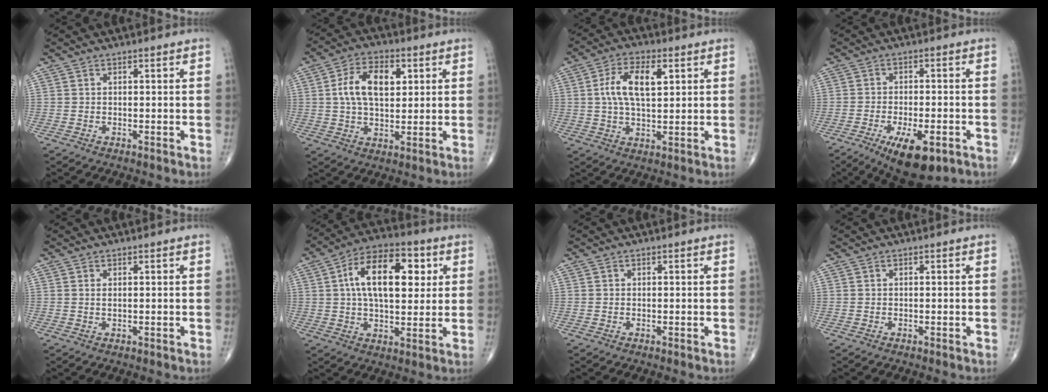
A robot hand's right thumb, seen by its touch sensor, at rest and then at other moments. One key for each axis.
{"total": 10.7, "fx": 2.4, "fy": 6.1, "fz": 8.4, "tx": -0.137, "ty": 0.004, "tz": 0.039}
{"total": 9.8, "fx": 2.4, "fy": 4.6, "fz": 8.3, "tx": -0.153, "ty": 0.004, "tz": 0.041}
{"total": 11.0, "fx": -5.4, "fy": 4.1, "fz": 8.6, "tx": -0.130, "ty": 0.003, "tz": -0.077}
{"total": 0.8, "fx": 0.3, "fy": 0.3, "fz": 0.7, "tx": -0.014, "ty": -0.001, "tz": 0.006}
{"total": 16.7, "fx": 3.9, "fy": 8.7, "fz": 13.7, "tx": -0.202, "ty": 0.011, "tz": 0.058}
{"total": 0.0}
{"total": 0.0}